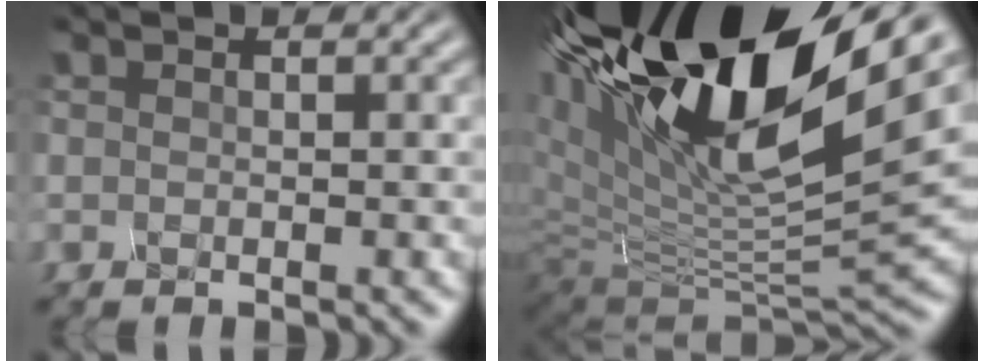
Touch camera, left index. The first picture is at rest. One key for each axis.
{"total": 15.0, "fx": 8.7, "fy": 4.2, "fz": 11.5, "tx": -0.227, "ty": 0.024, "tz": 0.166}